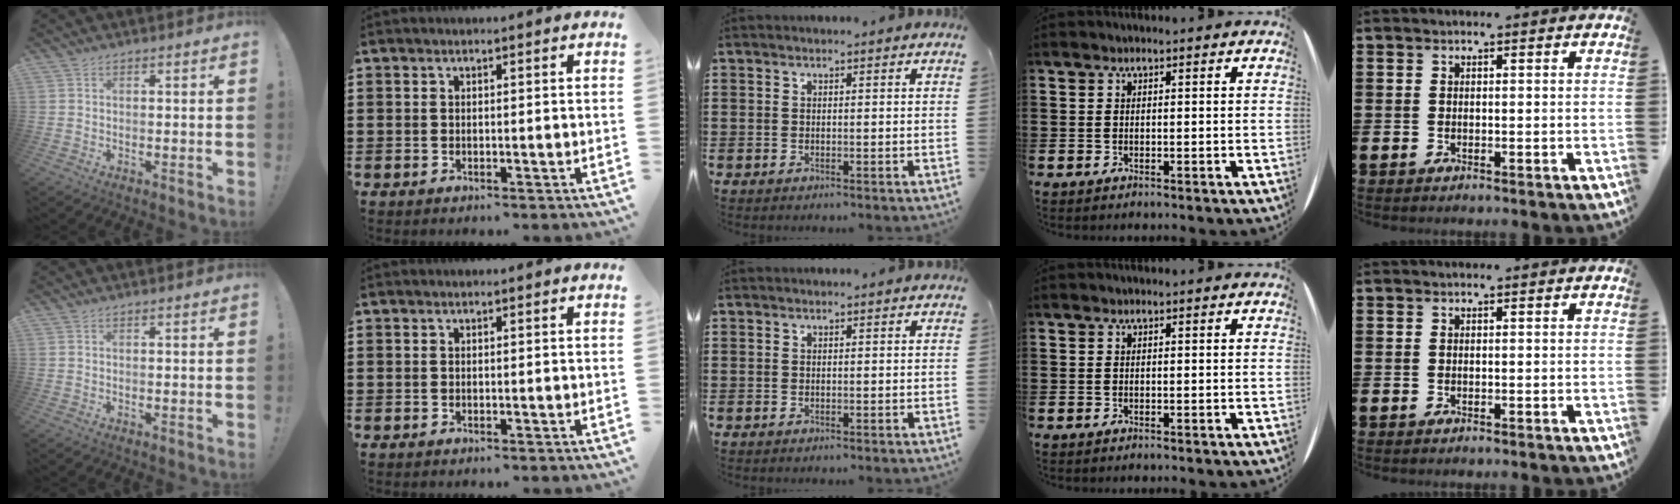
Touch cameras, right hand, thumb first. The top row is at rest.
{}